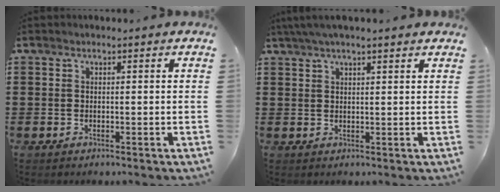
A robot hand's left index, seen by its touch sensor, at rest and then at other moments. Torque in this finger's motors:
{"motor_torque": [2.14, 0.00, 0.64, 0.21]}